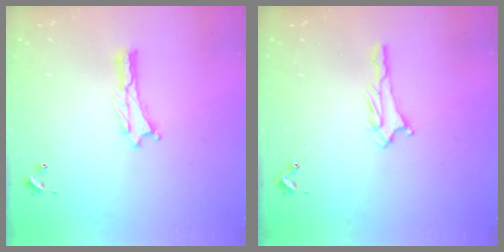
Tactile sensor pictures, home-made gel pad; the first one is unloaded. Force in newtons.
{"total": 2.1, "press": 2.1, "slide": 0.3}